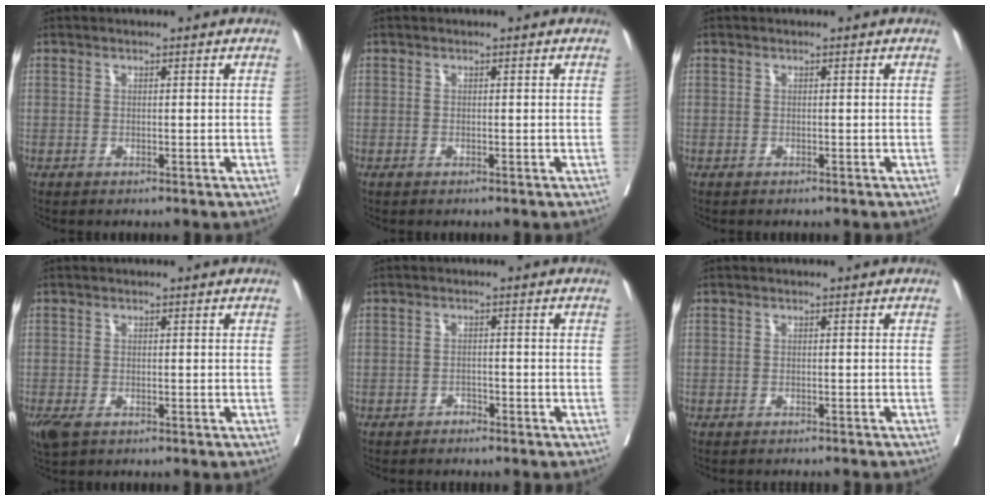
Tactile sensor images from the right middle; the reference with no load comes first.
{"total": 0.0}
{"total": 0.0}
{"total": 4.0, "force": [-2.3, 2.1, 2.6], "torque": [-0.065, -0.015, -0.038]}
{"total": 1.2, "force": [-1.1, 0.4, 0.2], "torque": [-0.009, 0.000, -0.019]}
{"total": 4.3, "force": [-4.1, 0.4, 1.2], "torque": [-0.013, -0.009, -0.048]}